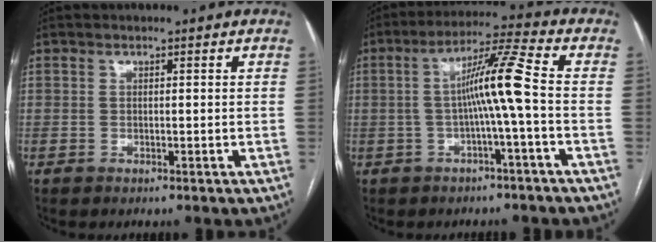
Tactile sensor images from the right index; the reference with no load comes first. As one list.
[{"total": 8.5, "force": [-1.0, -1.1, 8.3], "torque": [-0.147, 0.021, -0.017]}]